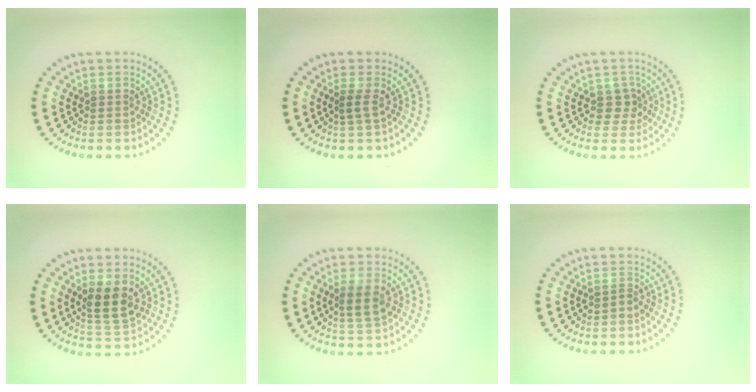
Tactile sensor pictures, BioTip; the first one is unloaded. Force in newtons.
{"total": 1.0, "press": 0.8, "slide": 0.7}
{"total": 1.9, "press": 1.5, "slide": 1.2}
{"total": 3.5, "press": 3.4, "slide": 0.9}
{"total": 2.6, "press": 2.5, "slide": 0.8}
{"total": 0.6, "press": 0.2, "slide": 0.6}